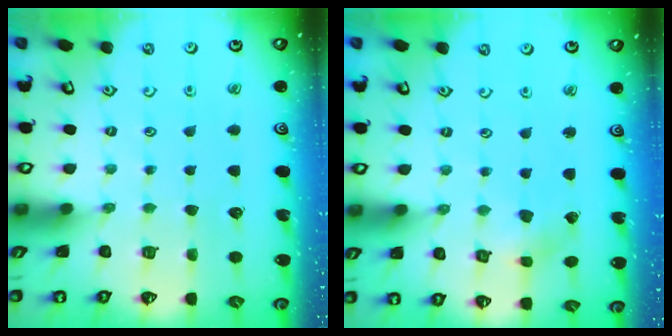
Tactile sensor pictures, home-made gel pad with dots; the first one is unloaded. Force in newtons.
{"total": 2.4, "press": 2.4, "slide": 0.3}